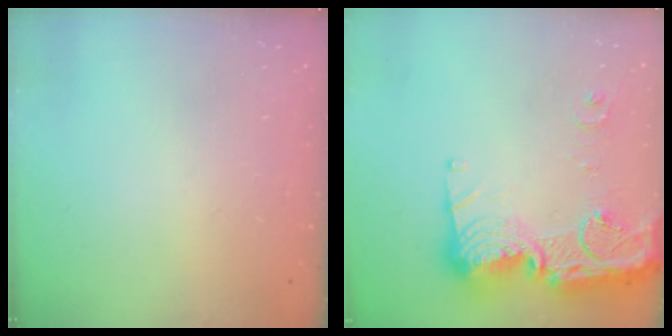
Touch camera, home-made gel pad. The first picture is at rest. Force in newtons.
{"total": 23.2, "press": 23.1, "slide": 2.1}